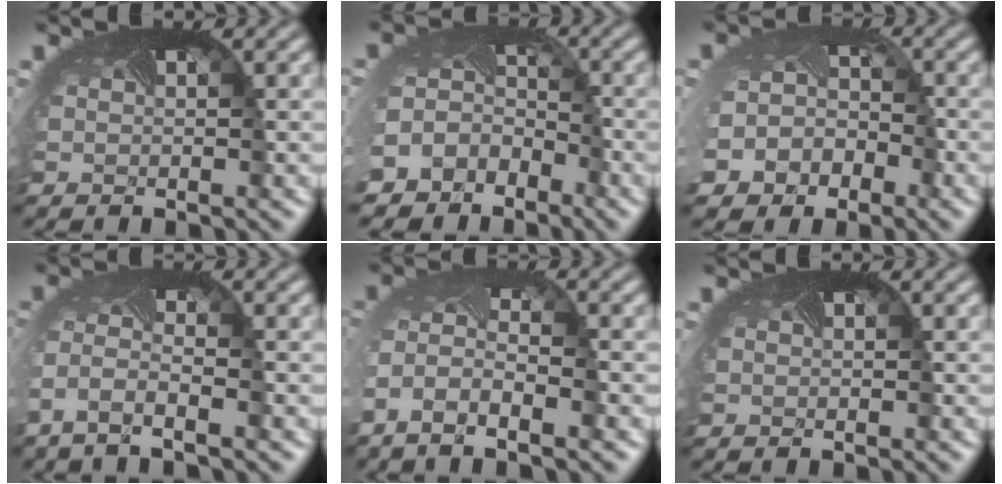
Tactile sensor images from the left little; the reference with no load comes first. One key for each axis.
{"total": 9.5, "fx": -5.2, "fy": 7.7, "fz": 2.0, "tx": -0.075, "ty": -0.043, "tz": -0.066}
{"total": 7.2, "fx": -4.0, "fy": 5.7, "fz": 1.8, "tx": -0.032, "ty": -0.027, "tz": -0.060}
{"total": 2.9, "fx": -2.4, "fy": 0.3, "fz": 1.8, "tx": -0.050, "ty": -0.007, "tz": -0.052}
{"total": 4.9, "fx": -3.2, "fy": 1.5, "fz": 3.3, "tx": -0.079, "ty": -0.012, "tz": -0.062}
{"total": 0.0}